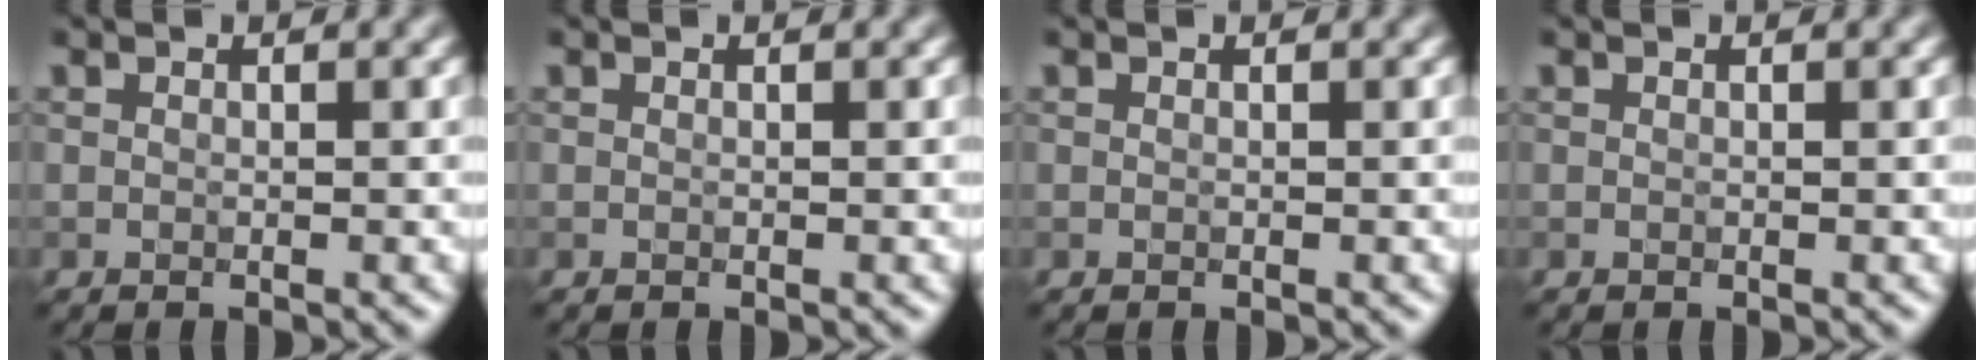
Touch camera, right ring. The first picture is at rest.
{"total": 0.0}
{"total": 0.0}
{"total": 0.0}